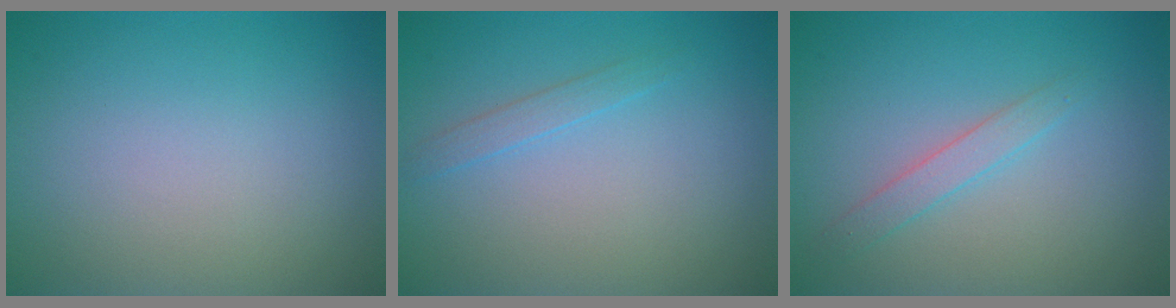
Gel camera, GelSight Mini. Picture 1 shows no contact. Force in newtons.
{"total": 1.1, "press": 1.1, "slide": 0.1}
{"total": 1.6, "press": 1.6, "slide": 0.1}